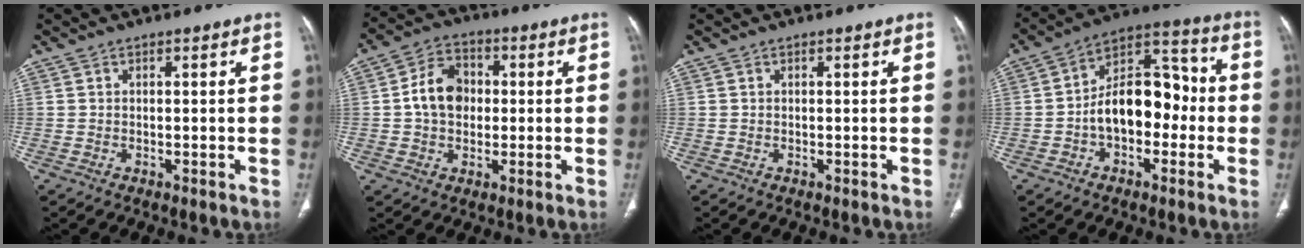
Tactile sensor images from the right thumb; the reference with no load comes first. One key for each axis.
{"total": 9.2, "fx": 0.3, "fy": 7.1, "fz": 5.9, "tx": -0.083, "ty": 0.019, "tz": -0.002}
{"total": 0.0}
{"total": 14.6, "fx": -2.2, "fy": 9.1, "fz": 11.1, "tx": -0.147, "ty": 0.052, "tz": -0.045}